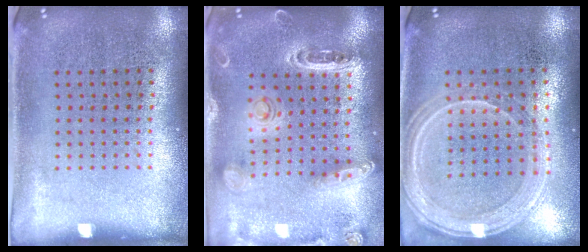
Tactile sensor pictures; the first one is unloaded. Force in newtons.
{"total": 1.4, "press": 1.4, "slide": 0.0}
{"total": 1.3, "press": 1.3, "slide": 0.1}